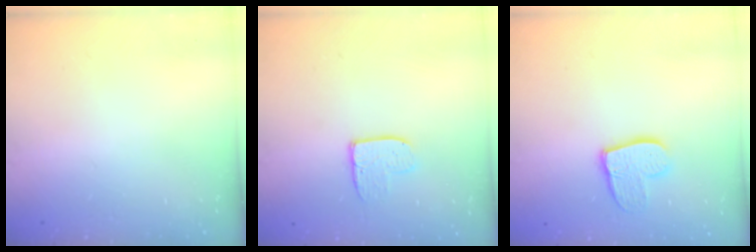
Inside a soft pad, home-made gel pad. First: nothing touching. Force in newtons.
{"total": 7.9, "press": 7.9, "slide": 0.6}
{"total": 10.9, "press": 10.8, "slide": 0.9}